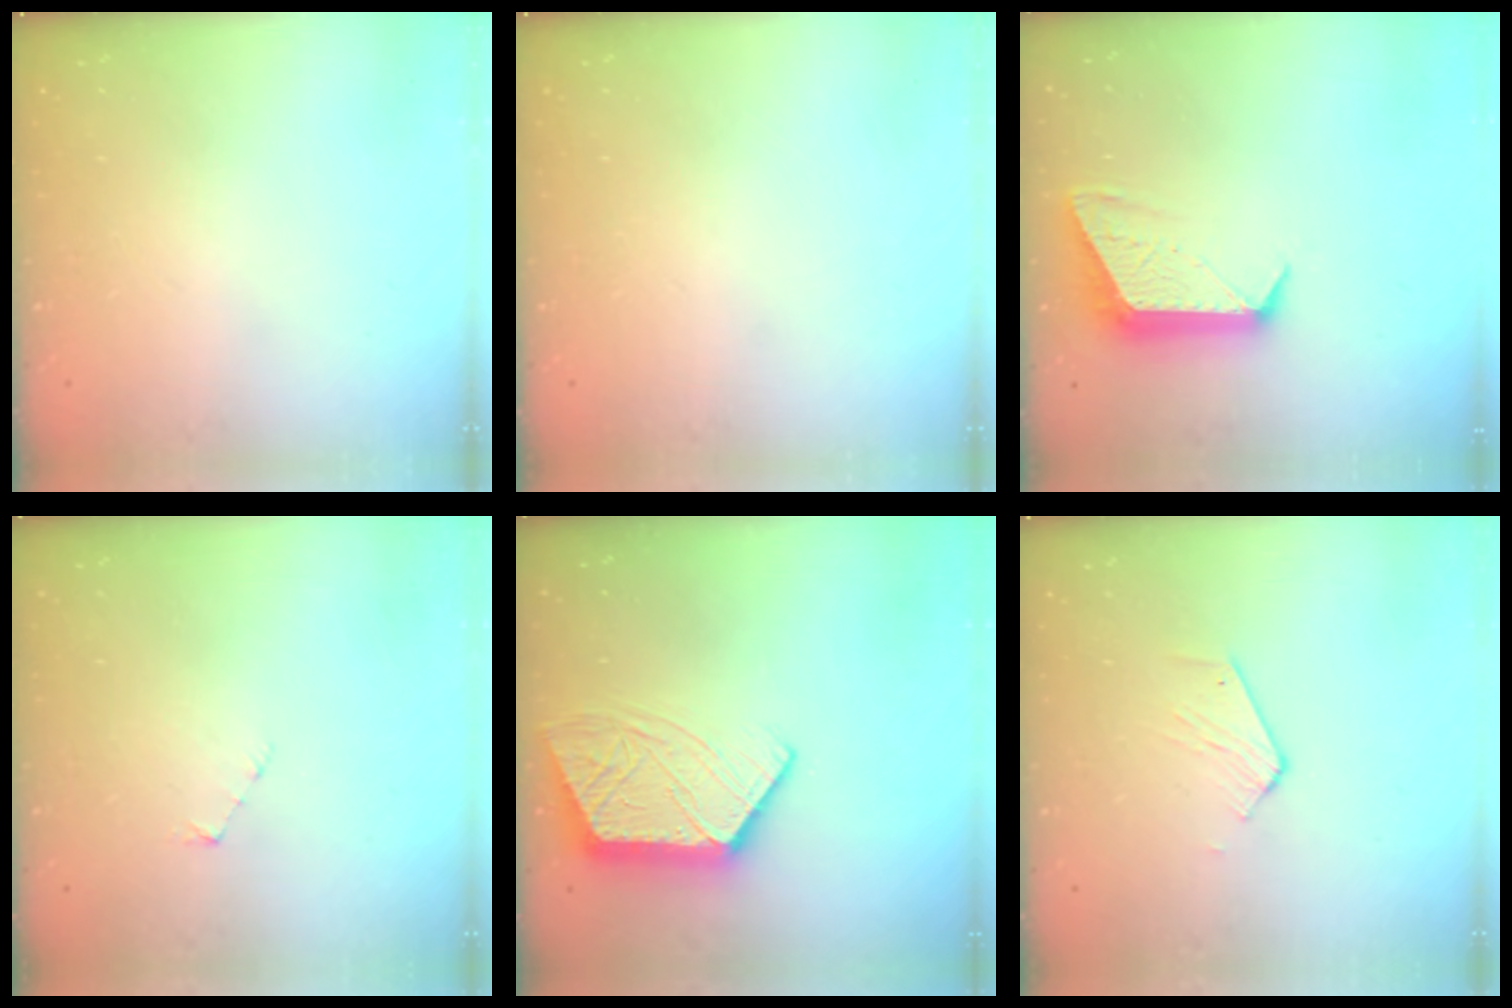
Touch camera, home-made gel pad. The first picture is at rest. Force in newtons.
{"total": 0.0}
{"total": 11.2, "press": 11.2, "slide": 0.5}
{"total": 2.5, "press": 2.5, "slide": 0.2}
{"total": 13.3, "press": 13.3, "slide": 0.8}
{"total": 2.8, "press": 2.8, "slide": 0.4}